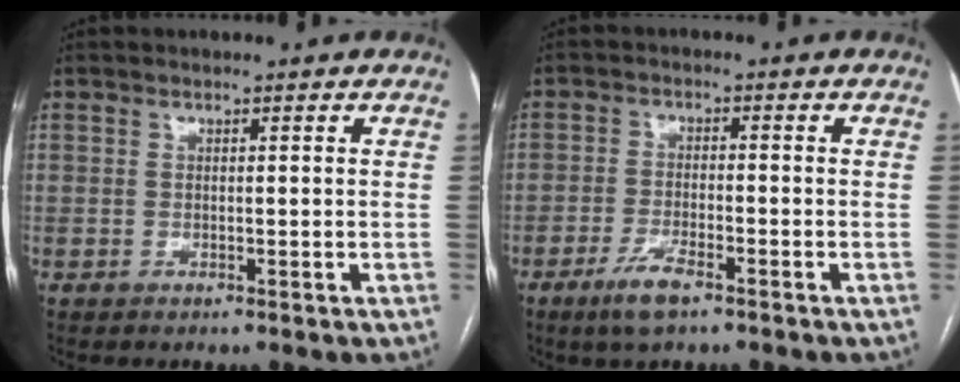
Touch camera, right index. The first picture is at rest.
{"total": 5.0, "force": [-3.3, 1.0, 3.6], "torque": [-0.078, -0.006, -0.060]}